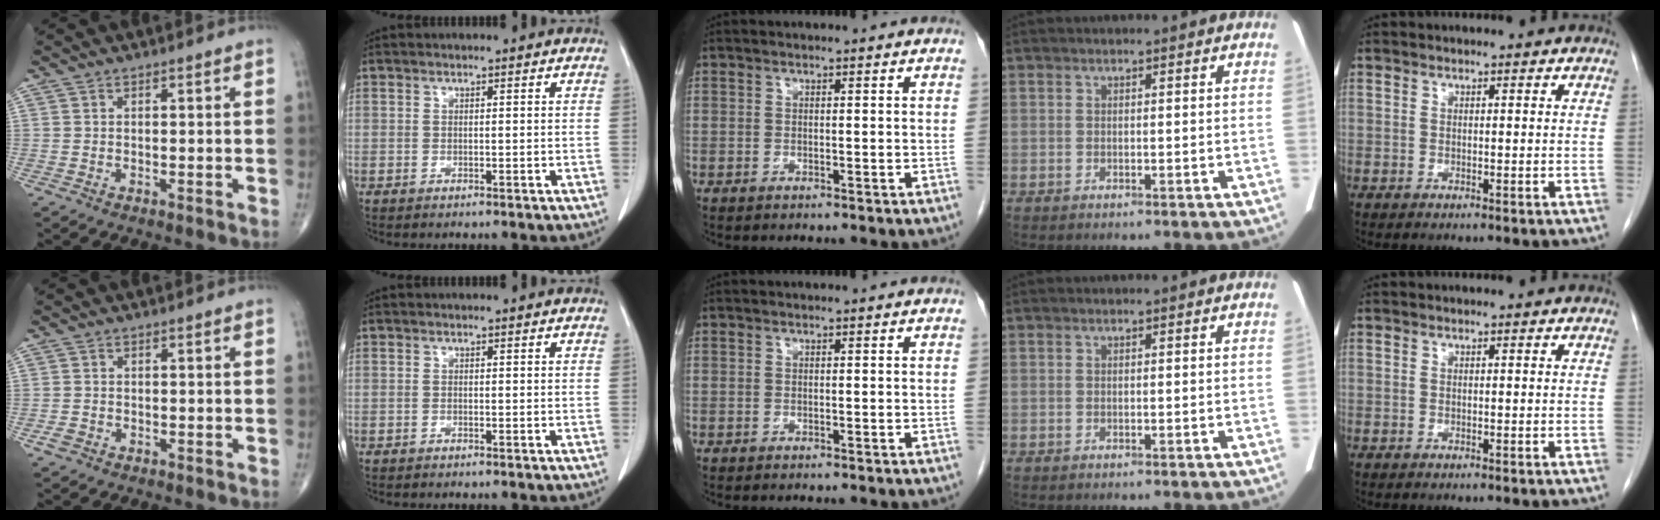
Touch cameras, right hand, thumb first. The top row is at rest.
{"thumb": {"total": 1.6, "force": [-0.9, 1.1, 0.6], "torque": [-0.014, 0.005, -0.016]}}